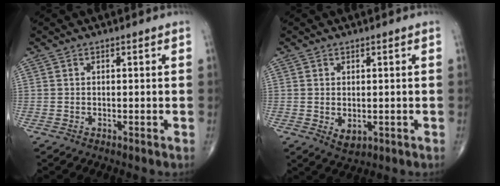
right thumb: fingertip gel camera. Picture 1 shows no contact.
{"total": 3.1, "force": [-0.4, 2.0, 2.3], "torque": [-0.030, -0.007, 0.004]}